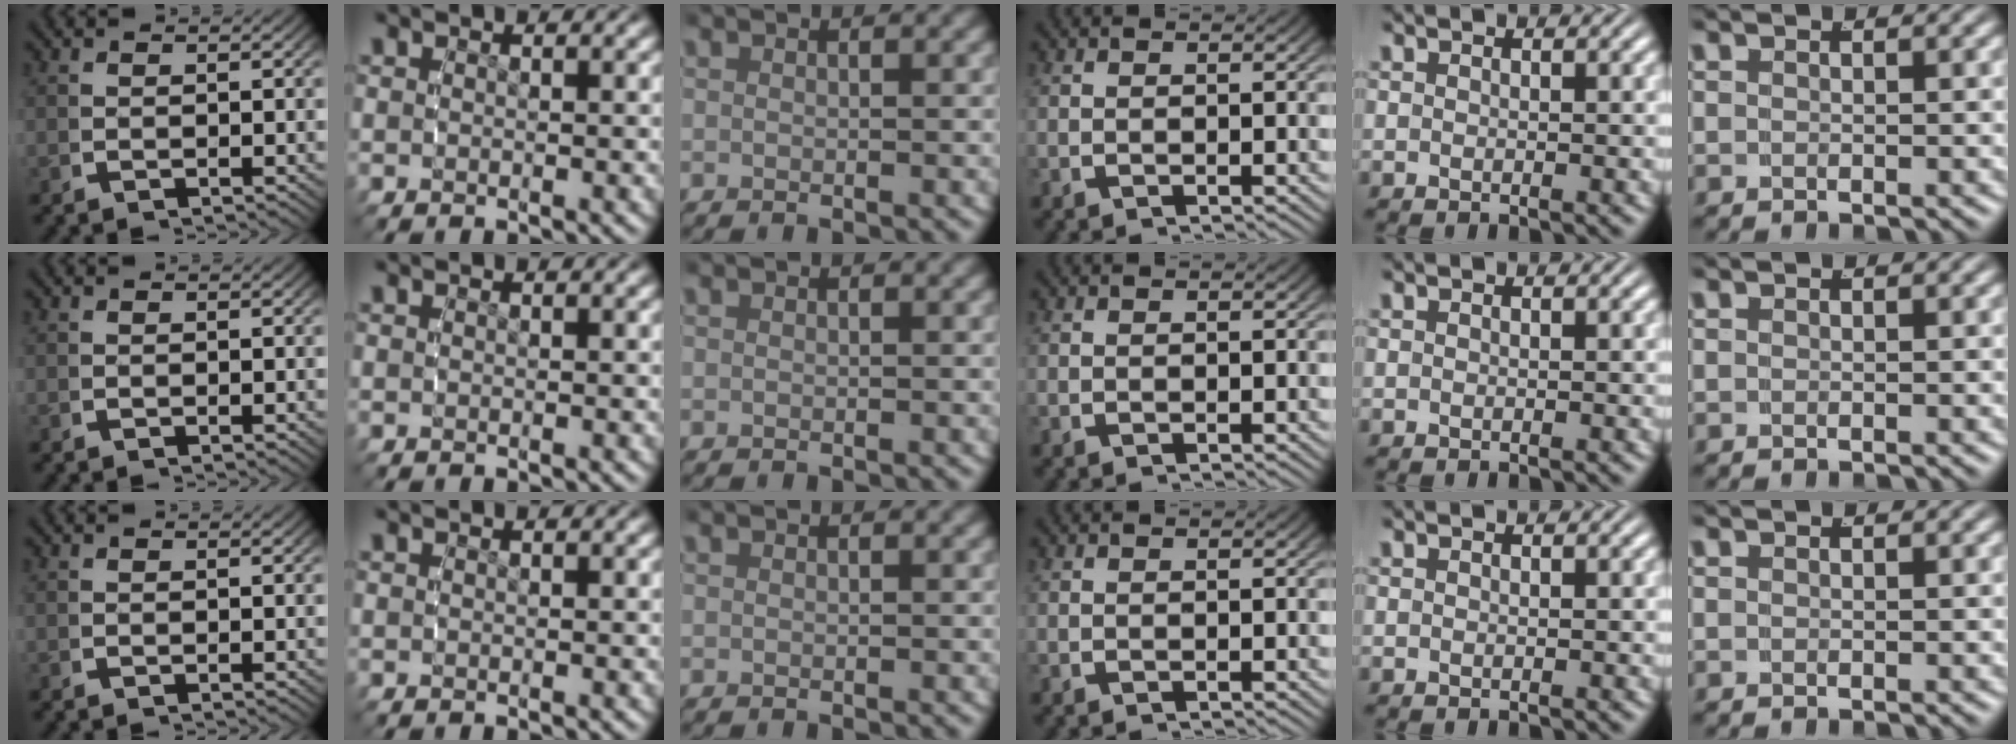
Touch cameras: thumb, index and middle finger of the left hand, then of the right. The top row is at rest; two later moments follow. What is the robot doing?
{"motion": "reach", "object": "plastic wrap"}